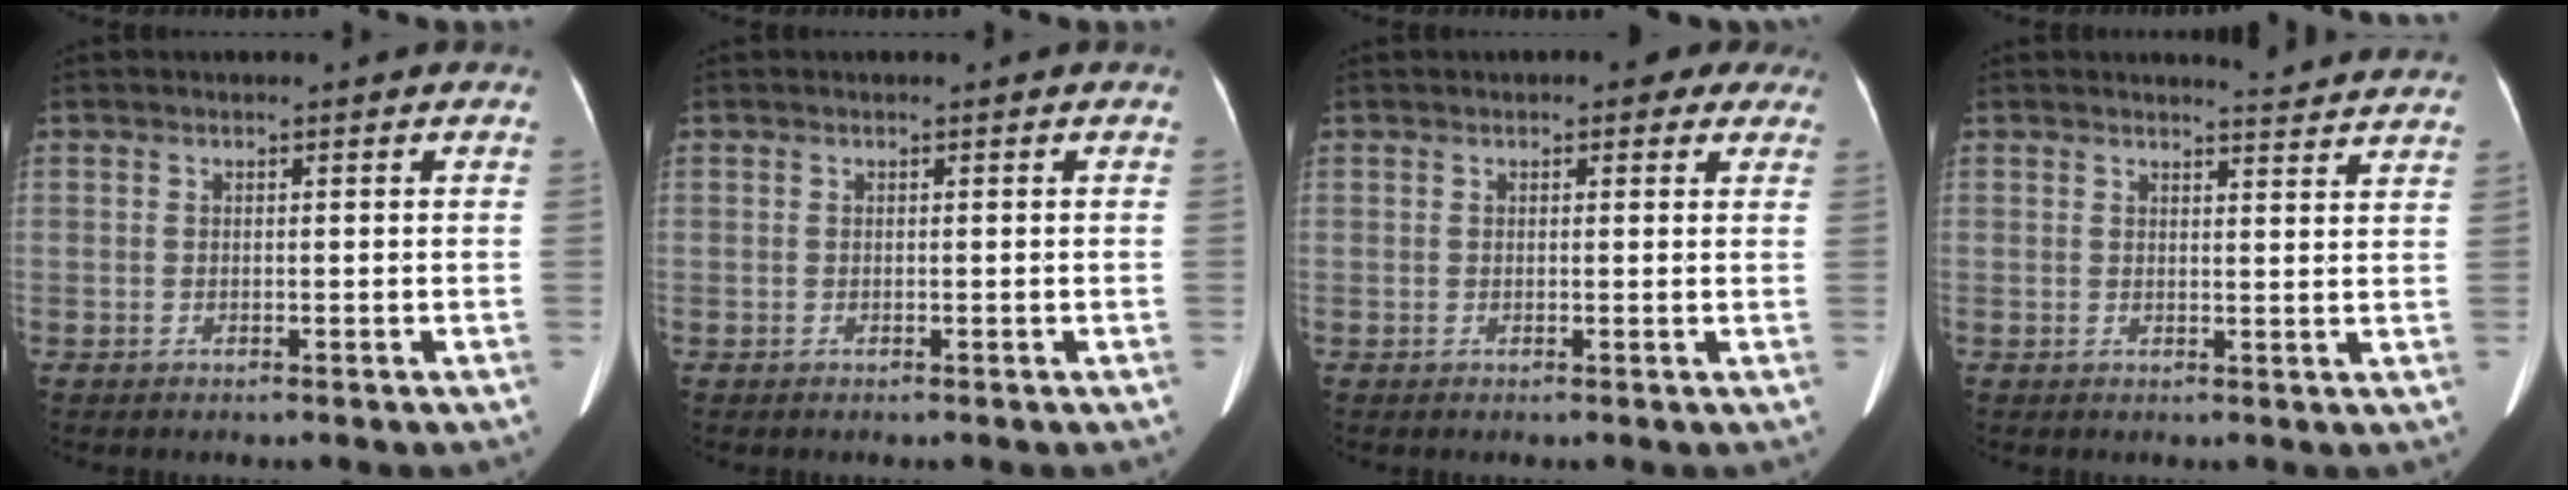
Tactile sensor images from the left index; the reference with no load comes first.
{"total": 0.0}
{"total": 3.3, "force": [2.3, 1.8, 1.6], "torque": [-0.005, 0.011, 0.021]}
{"total": 6.3, "force": [6.3, 0.0, 0.8], "torque": [-0.015, -0.011, 0.056]}